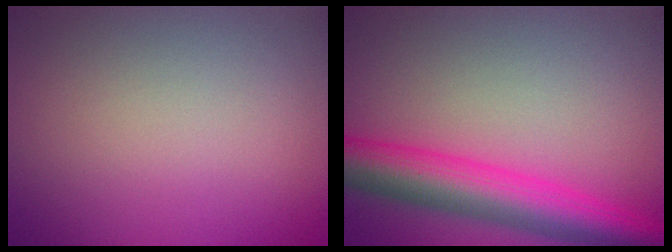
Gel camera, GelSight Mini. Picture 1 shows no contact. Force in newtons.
{"total": 6.8, "press": 6.8, "slide": 0.3}